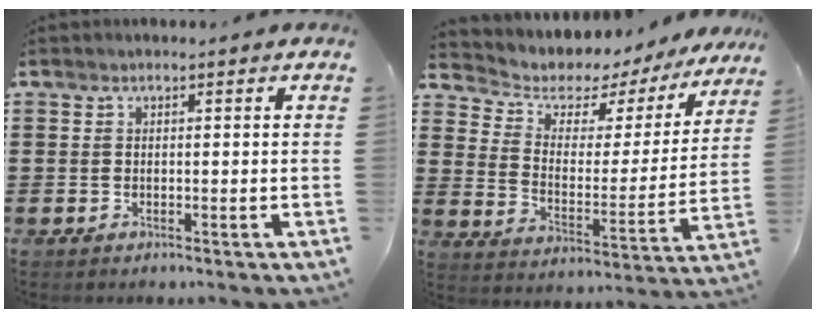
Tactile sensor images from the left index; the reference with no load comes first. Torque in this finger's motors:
{"motor_torque": [1.36, -0.78, 0.61, 0.06]}